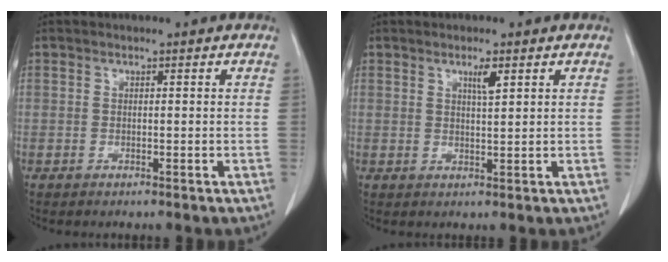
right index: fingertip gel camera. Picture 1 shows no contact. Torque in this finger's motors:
{"motor_torque": [0.28, 0.26, 0.01, 0.02]}